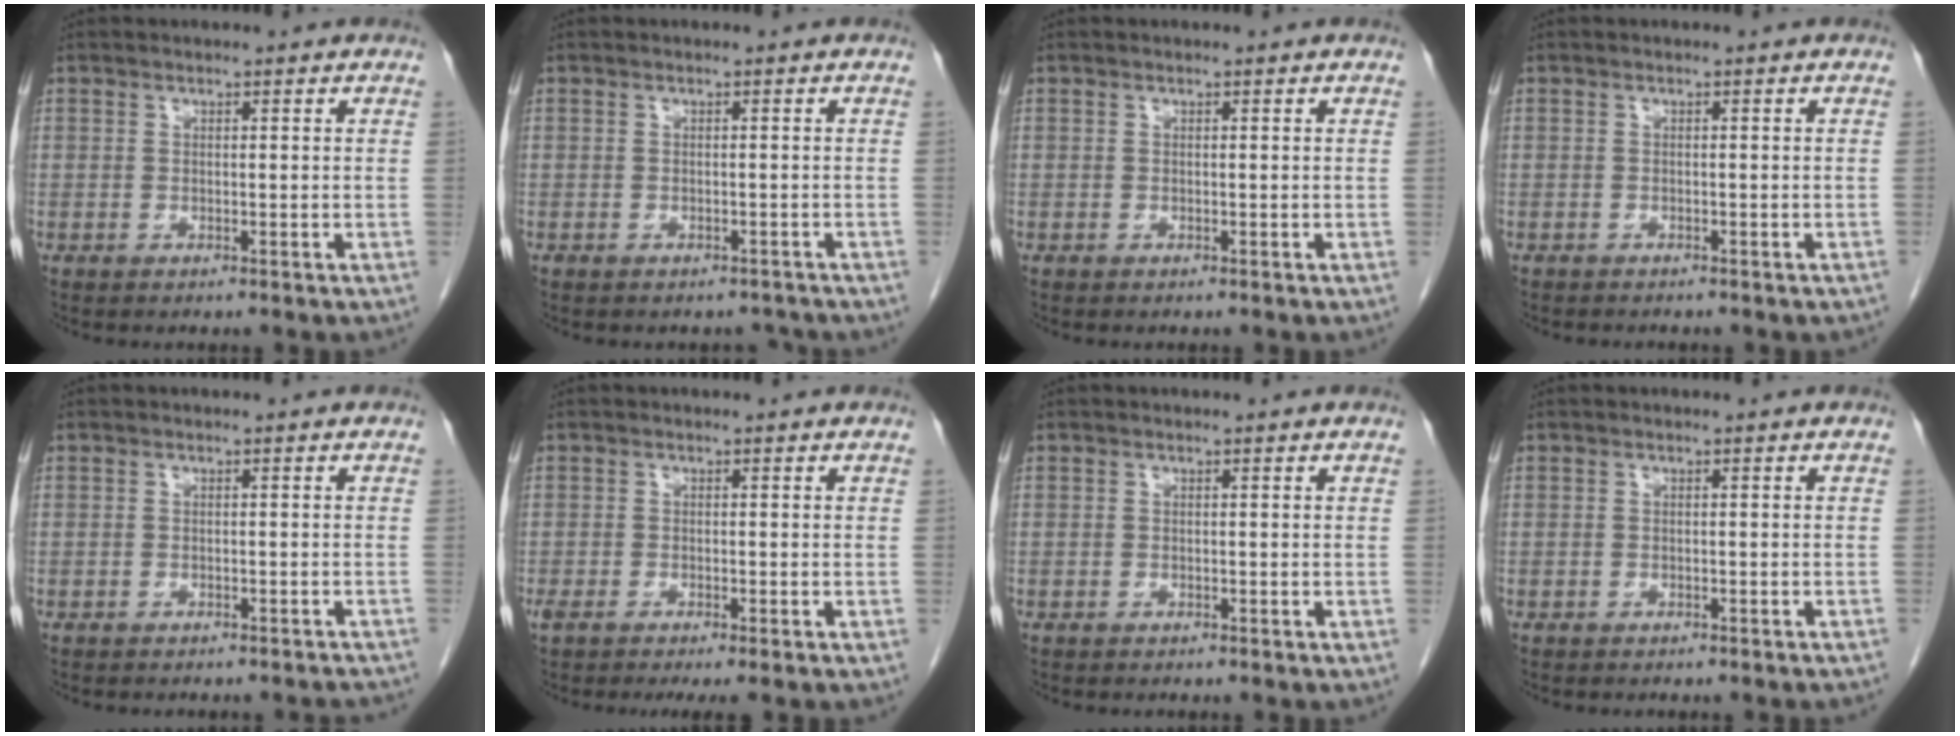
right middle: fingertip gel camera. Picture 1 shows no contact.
{"total": 2.7, "force": [-2.3, 1.4, 0.1], "torque": [0.003, 0.012, -0.031]}
{"total": 0.0}
{"total": 2.9, "force": [-2.4, 1.1, 1.2], "torque": [-0.023, -0.004, -0.020]}
{"total": 8.9, "force": [-8.1, 2.5, 2.8], "torque": [-0.028, -0.004, -0.083]}
{"total": 5.8, "force": [-4.6, 0.9, 3.4], "torque": [-0.051, -0.009, -0.073]}
{"total": 1.0, "force": [-0.9, 0.3, 0.3], "torque": [-0.010, -0.001, -0.010]}
{"total": 3.4, "force": [-3.0, 0.8, 1.5], "torque": [-0.022, -0.004, -0.031]}